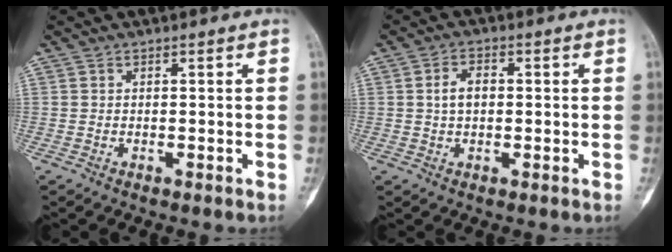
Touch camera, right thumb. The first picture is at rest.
{"total": 4.1, "force": [0.4, 2.6, 3.2], "torque": [-0.058, 0.009, 0.006]}